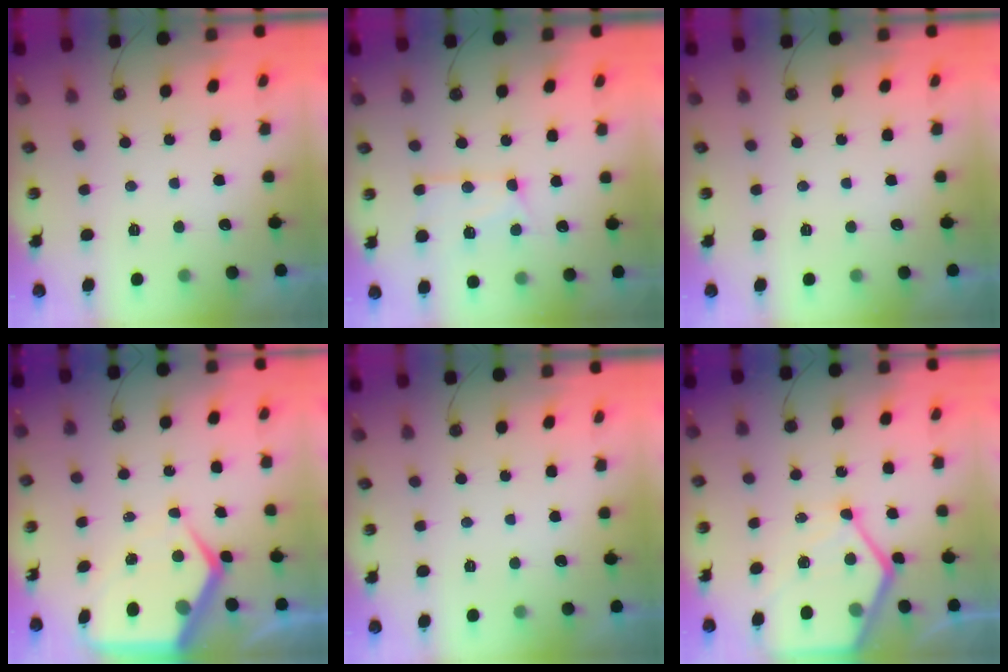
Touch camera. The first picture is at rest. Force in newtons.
{"total": 13.5, "press": 13.5, "slide": 0.9}
{"total": 0.0}
{"total": 10.2, "press": 10.2, "slide": 1.1}
{"total": 0.0}
{"total": 15.7, "press": 15.6, "slide": 1.3}